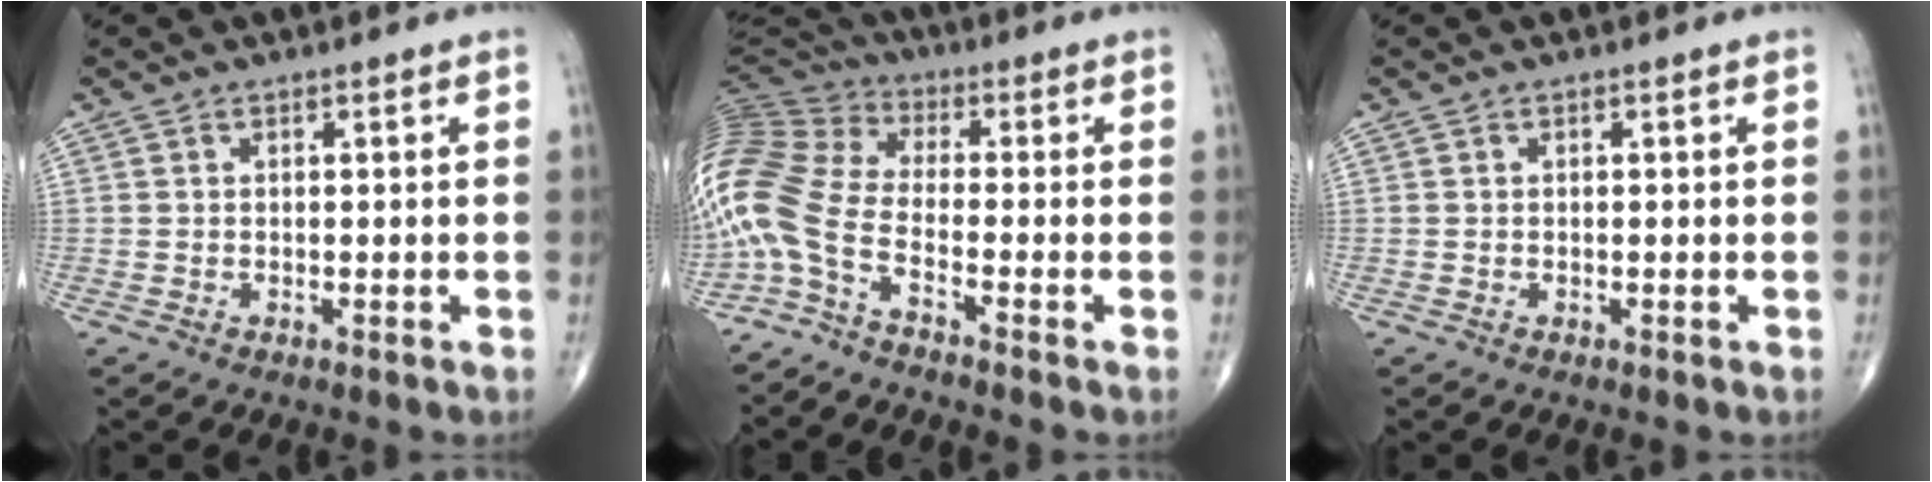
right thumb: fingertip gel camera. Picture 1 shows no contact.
{"total": 12.3, "force": [-4.9, 5.9, 9.6], "torque": [-0.222, 0.052, -0.110]}
{"total": 0.0}